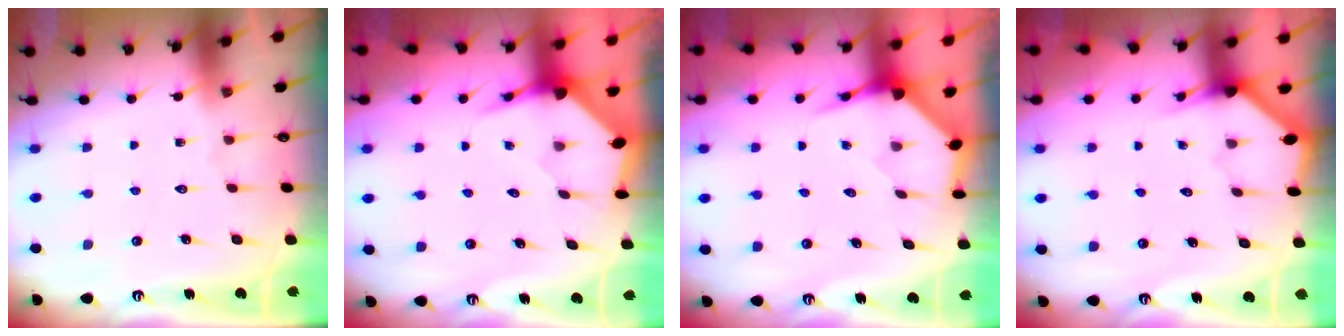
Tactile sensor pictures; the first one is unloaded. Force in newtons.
{"total": 3.6, "press": 3.6, "slide": 0.4}
{"total": 4.0, "press": 3.9, "slide": 0.4}
{"total": 2.9, "press": 2.9, "slide": 0.2}